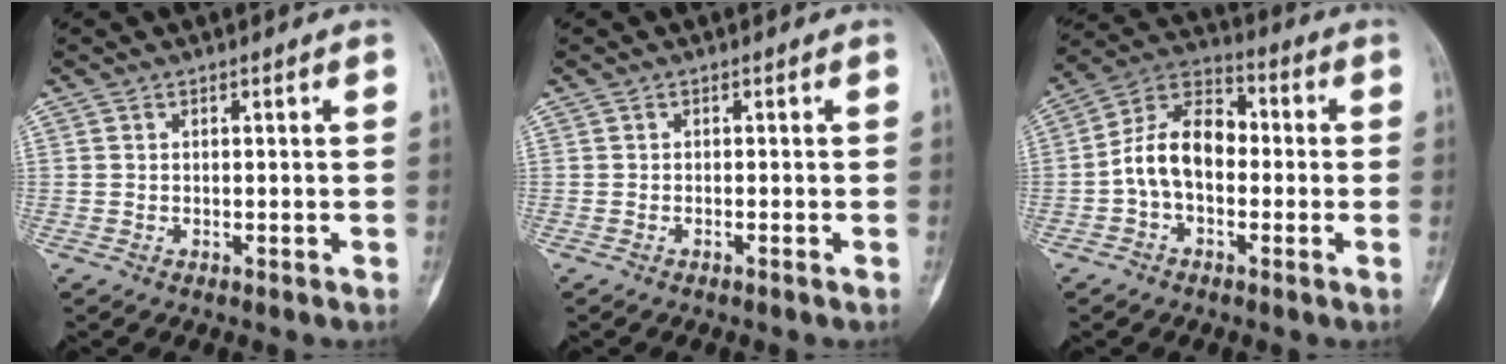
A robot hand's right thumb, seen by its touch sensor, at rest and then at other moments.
{"total": 0.5, "force": [-0.4, -0.1, 0.4], "torque": [-0.007, 0.004, -0.007]}
{"total": 11.7, "force": [-1.3, 7.4, 9.0], "torque": [-0.148, 0.038, -0.036]}